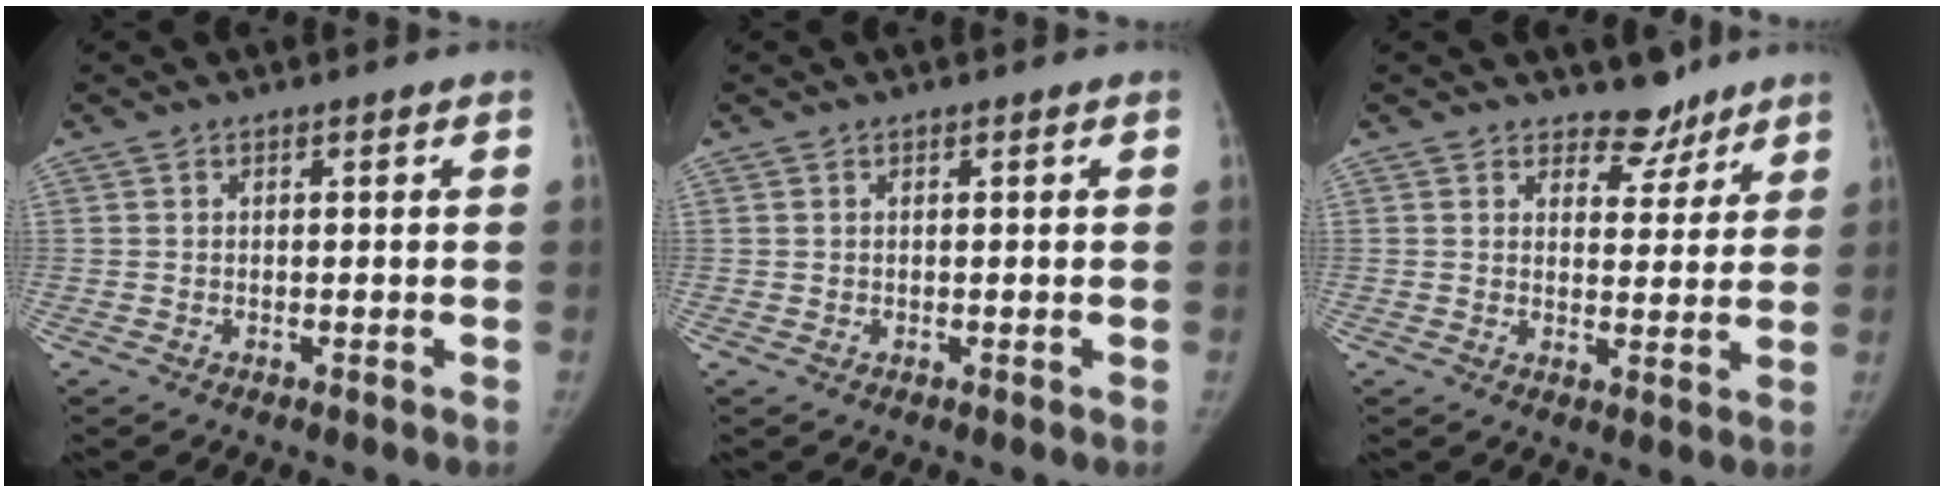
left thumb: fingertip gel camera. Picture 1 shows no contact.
{"total": 0.0}
{"total": 5.1, "force": [4.3, 2.8, 0.6], "torque": [0.024, -0.032, 0.062]}